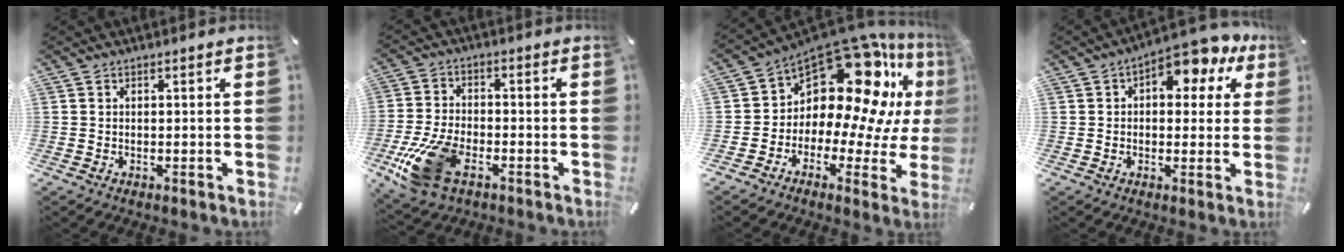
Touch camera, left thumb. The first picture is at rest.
{"total": 14.6, "force": [-6.3, 8.3, 10.2], "torque": [-0.220, 0.015, -0.107]}
{"total": 17.1, "force": [9.5, 9.1, 10.9], "torque": [-0.168, -0.110, 0.153]}
{"total": 9.6, "force": [5.4, 5.2, 5.9], "torque": [-0.076, -0.034, 0.091]}